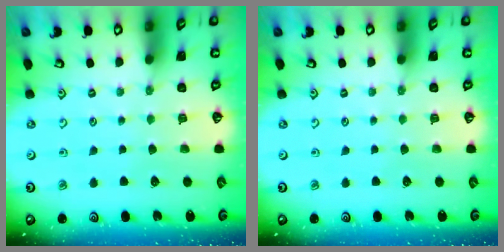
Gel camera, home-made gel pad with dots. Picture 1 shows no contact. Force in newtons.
{"total": 0.0}